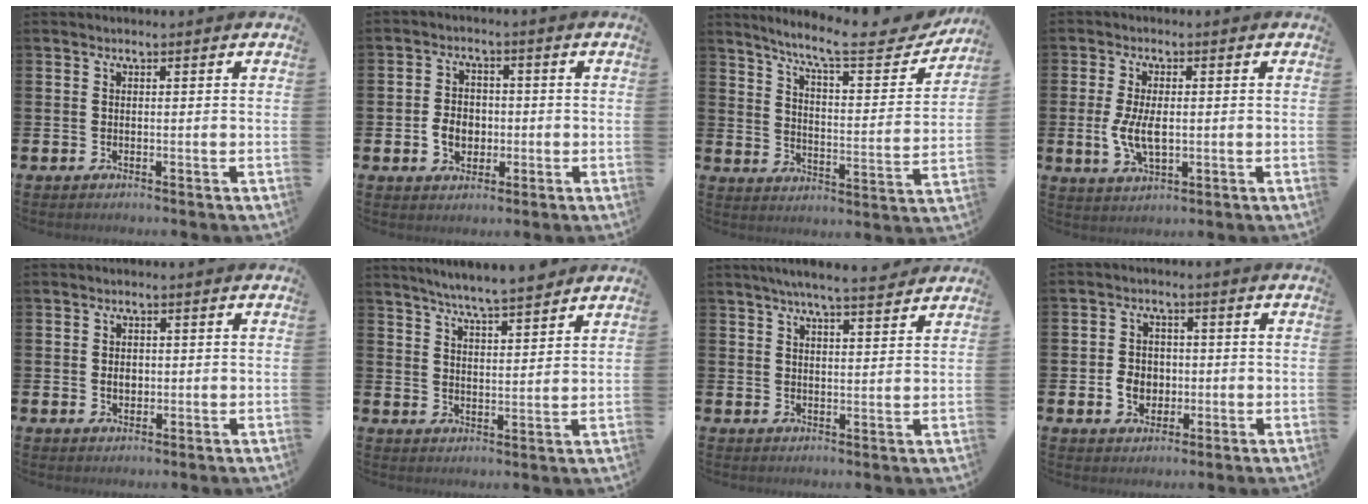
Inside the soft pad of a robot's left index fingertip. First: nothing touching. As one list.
[{"total": 4.3, "force": [-0.9, 3.4, 2.5], "torque": [-0.034, 0.001, -0.022]}, {"total": 9.5, "force": [8.1, 1.2, 4.7], "torque": [-0.109, -0.051, 0.132]}, {"total": 5.4, "force": [-0.1, 2.7, 4.6], "torque": [-0.091, 0.005, -0.003]}, {"total": 1.9, "force": [0.0, 1.4, 1.2], "torque": [-0.007, 0.001, -0.005]}, {"total": 6.1, "force": [5.9, -0.1, 1.5], "torque": [-0.043, -0.031, 0.103]}, {"total": 5.5, "force": [5.2, 0.0, 1.8], "torque": [-0.038, -0.021, 0.090]}, {"total": 4.0, "force": [-0.7, 3.4, 1.9], "torque": [-0.025, 0.001, -0.022]}]